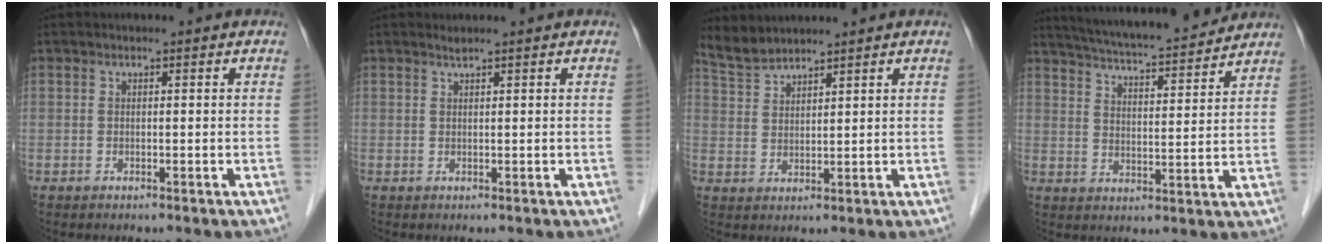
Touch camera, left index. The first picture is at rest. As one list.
[{"total": 0.6, "force": [0.5, -0.2, 0.2], "torque": [-0.010, 0.001, 0.016]}, {"total": 3.7, "force": [3.7, 0.0, 0.2], "torque": [-0.013, 0.010, 0.081]}, {"total": 15.7, "force": [14.3, 1.3, 6.3], "torque": [-0.111, 0.011, 0.214]}]